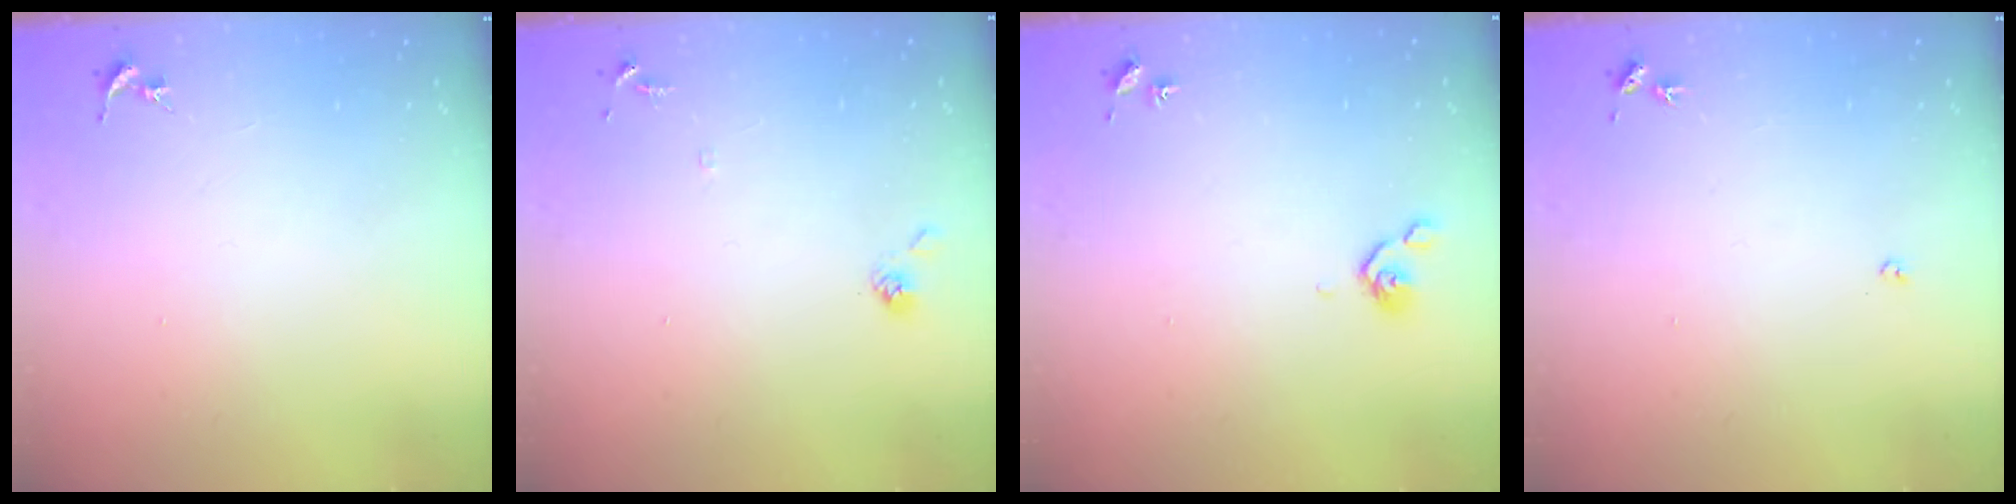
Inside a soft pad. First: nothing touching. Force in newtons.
{"total": 7.3, "press": 7.3, "slide": 0.4}
{"total": 5.0, "press": 4.9, "slide": 1.2}
{"total": 2.7, "press": 2.7, "slide": 0.5}